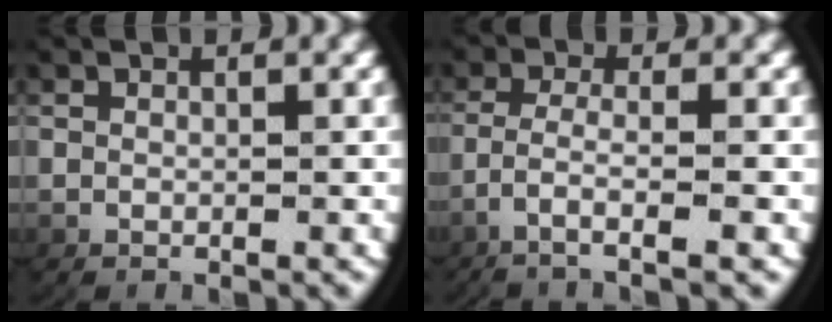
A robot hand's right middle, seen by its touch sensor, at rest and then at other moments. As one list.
[{"total": 3.7, "force": [-2.1, 0.5, 3.1], "torque": [-0.071, -0.013, -0.029]}]